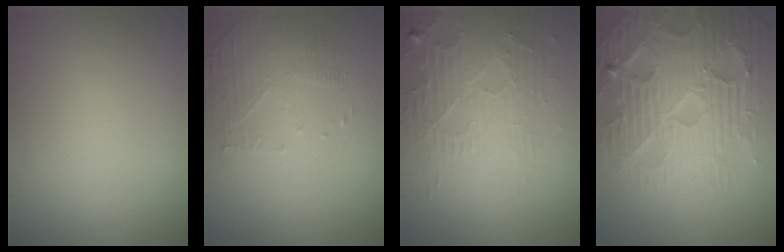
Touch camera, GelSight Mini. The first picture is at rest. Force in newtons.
{"total": 1.8, "press": 1.1, "slide": 1.4}
{"total": 3.8, "press": 3.6, "slide": 1.2}
{"total": 7.4, "press": 7.2, "slide": 1.4}